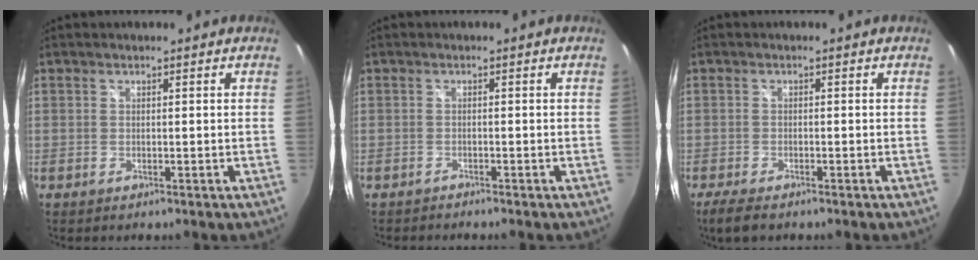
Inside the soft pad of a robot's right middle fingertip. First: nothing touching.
{"total": 0.9, "force": [-0.9, 0.0, -0.1], "torque": [-0.003, -0.004, -0.016]}
{"total": 3.8, "force": [-2.9, 0.8, 2.3], "torque": [-0.058, -0.014, -0.054]}